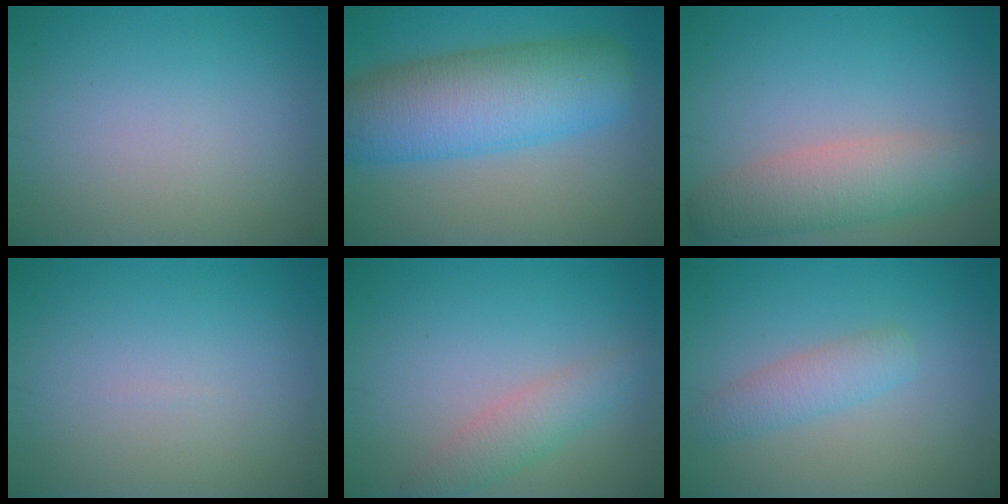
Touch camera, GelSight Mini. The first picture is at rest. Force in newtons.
{"total": 9.7, "press": 9.7, "slide": 0.2}
{"total": 4.9, "press": 4.9, "slide": 0.5}
{"total": 0.0}
{"total": 2.6, "press": 2.6, "slide": 0.1}
{"total": 2.5, "press": 2.5, "slide": 0.1}